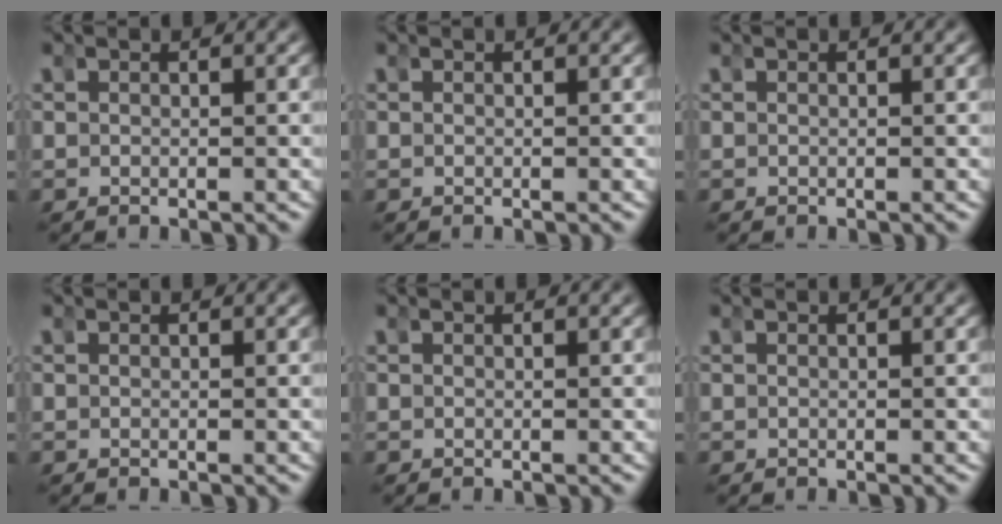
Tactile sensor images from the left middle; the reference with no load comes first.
{"total": 0.0}
{"total": 0.0}
{"total": 0.0}
{"total": 0.0}
{"total": 0.0}